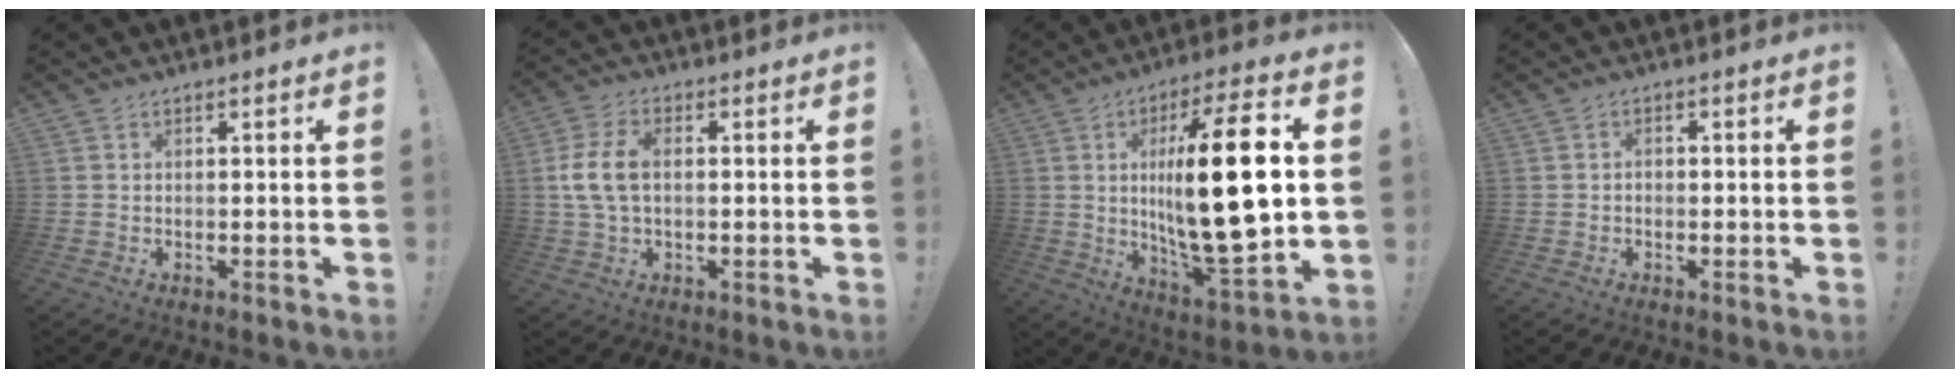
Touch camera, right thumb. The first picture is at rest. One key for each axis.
{"total": 8.8, "fx": 0.5, "fy": 5.4, "fz": 6.9, "tx": -0.139, "ty": 0.007, "tz": 0.014}
{"total": 24.3, "fx": 2.4, "fy": 7.0, "fz": 23.1, "tx": -0.385, "ty": -0.021, "tz": 0.027}
{"total": 1.0, "fx": -0.6, "fy": 0.8, "fz": 0.3, "tx": -0.005, "ty": 0.004, "tz": -0.012}